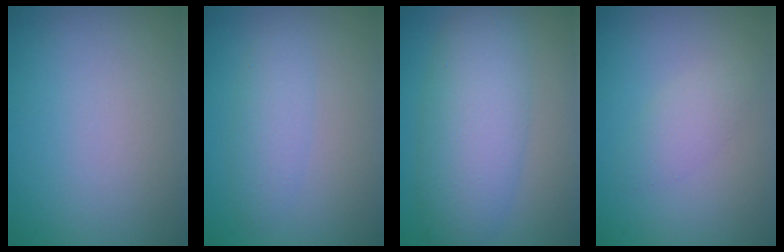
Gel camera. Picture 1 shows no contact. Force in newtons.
{"total": 2.2, "press": 2.2, "slide": 0.1}
{"total": 6.6, "press": 6.6, "slide": 0.2}
{"total": 1.7, "press": 1.7, "slide": 0.1}